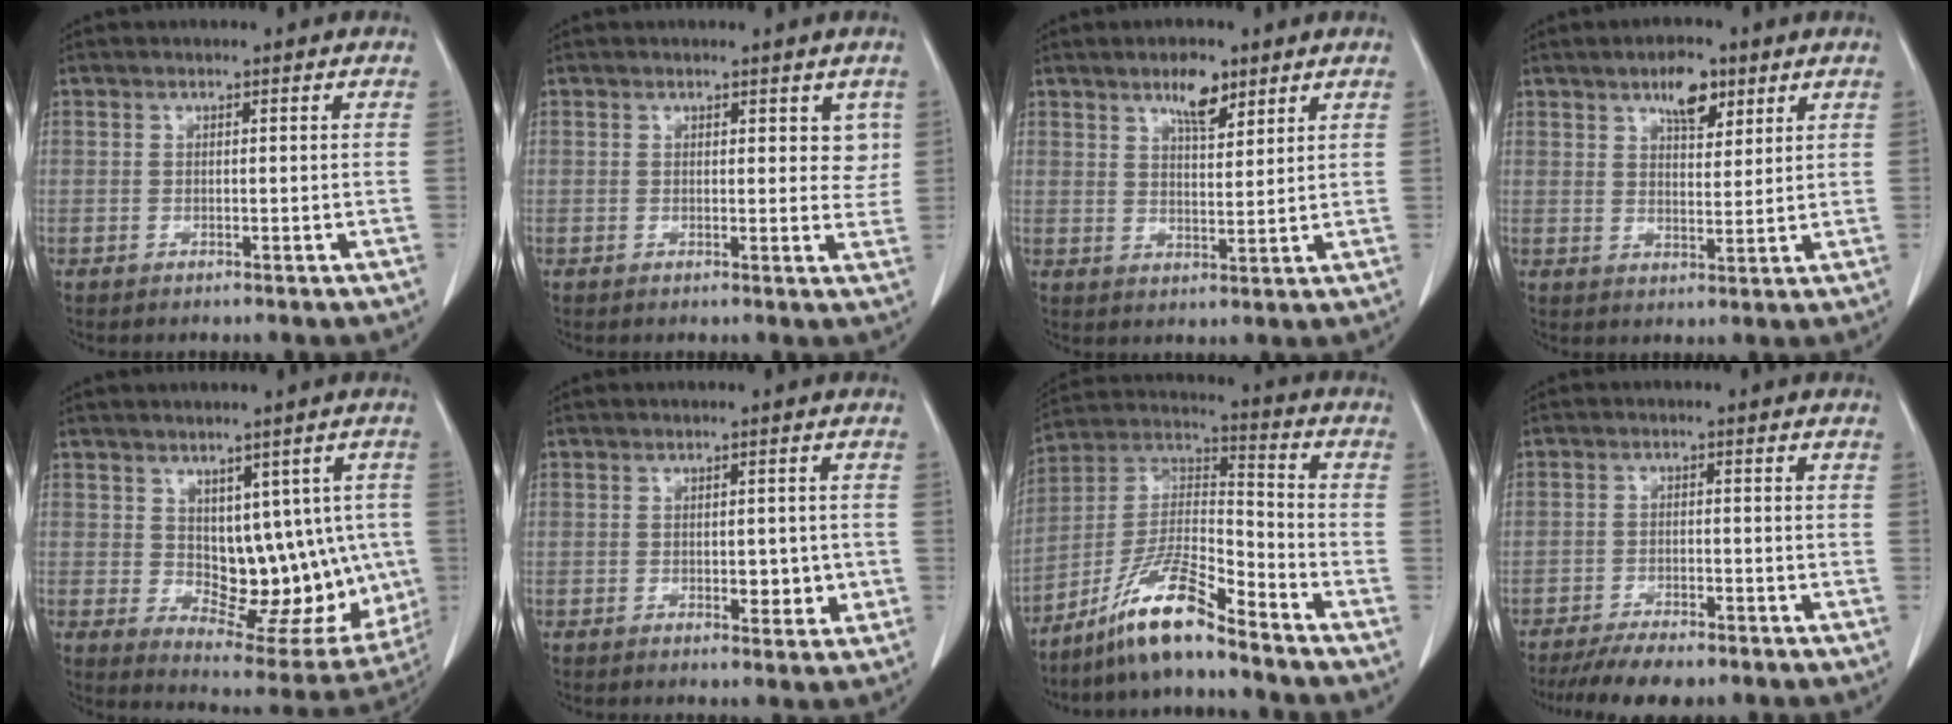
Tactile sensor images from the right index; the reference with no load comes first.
{"total": 3.0, "force": [1.6, 1.7, 1.8], "torque": [-0.007, -0.008, 0.017]}
{"total": 5.2, "force": [3.5, 1.7, 3.4], "torque": [-0.061, 0.001, 0.059]}
{"total": 5.7, "force": [3.5, 2.4, 3.9], "torque": [-0.064, 0.002, 0.057]}
{"total": 13.8, "force": [0.5, 7.2, 11.8], "torque": [-0.130, 0.004, 0.032]}
{"total": 3.5, "force": [-0.5, 1.8, 2.9], "torque": [-0.029, -0.002, -0.002]}
{"total": 12.0, "force": [-9.2, 0.8, 7.6], "torque": [-0.154, 0.004, -0.173]}
{"total": 7.0, "force": [-5.7, 2.0, 3.6], "torque": [-0.051, -0.010, -0.092]}